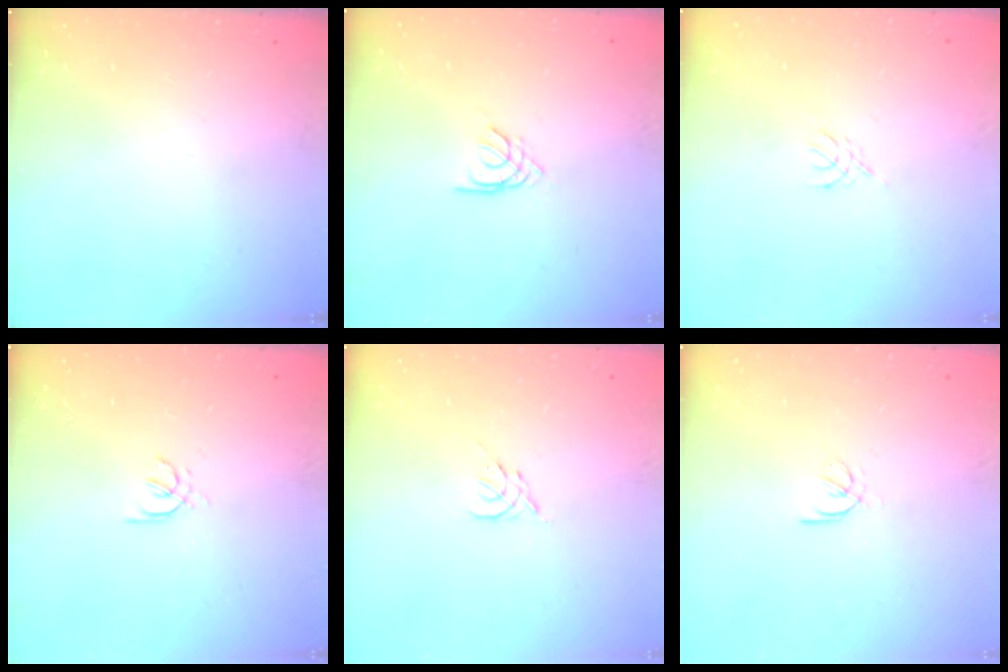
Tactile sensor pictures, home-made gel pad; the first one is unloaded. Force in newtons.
{"total": 2.3, "press": 2.3, "slide": 0.5}
{"total": 2.7, "press": 2.6, "slide": 0.6}
{"total": 1.2, "press": 1.2, "slide": 0.4}
{"total": 1.8, "press": 1.7, "slide": 0.5}
{"total": 2.3, "press": 2.2, "slide": 0.5}